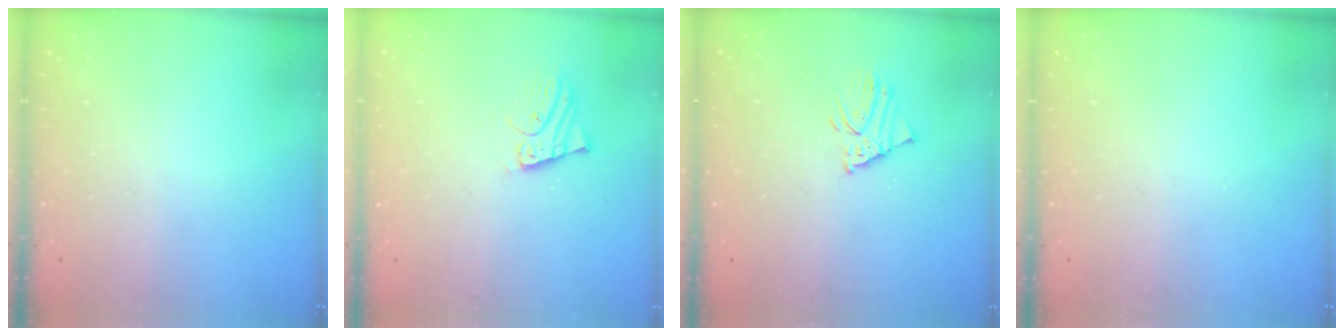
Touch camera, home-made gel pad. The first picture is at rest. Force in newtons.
{"total": 3.2, "press": 3.2, "slide": 0.2}
{"total": 2.9, "press": 2.9, "slide": 0.2}
{"total": 0.0}